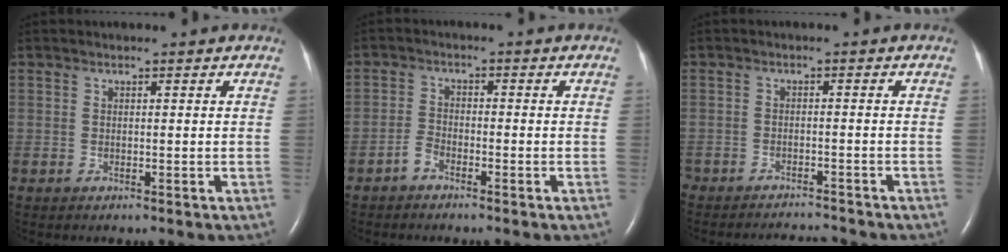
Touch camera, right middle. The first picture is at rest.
{"total": 2.2, "force": [-1.7, 0.9, 1.0], "torque": [-0.025, 0.001, -0.035]}
{"total": 7.0, "force": [-6.8, 1.0, 0.9], "torque": [-0.013, -0.004, -0.095]}